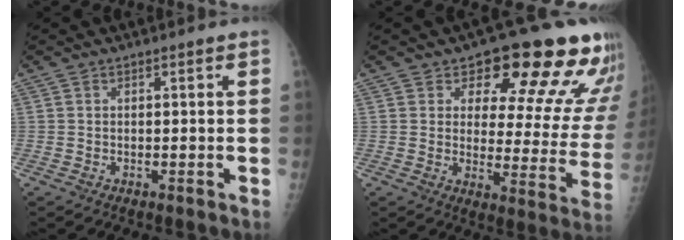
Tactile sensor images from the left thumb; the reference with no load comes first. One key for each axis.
{"total": 18.5, "fx": 12.7, "fy": 7.7, "fz": 11.1, "tx": -0.085, "ty": -0.077, "tz": 0.150}